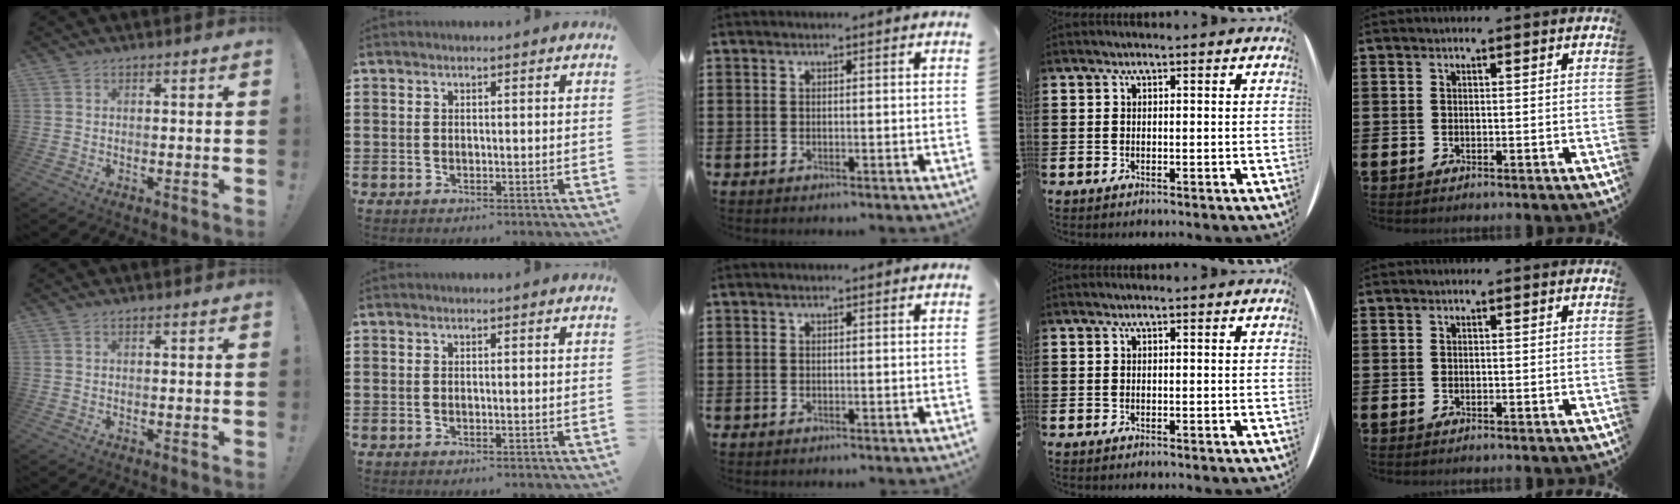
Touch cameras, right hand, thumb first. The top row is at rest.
{}